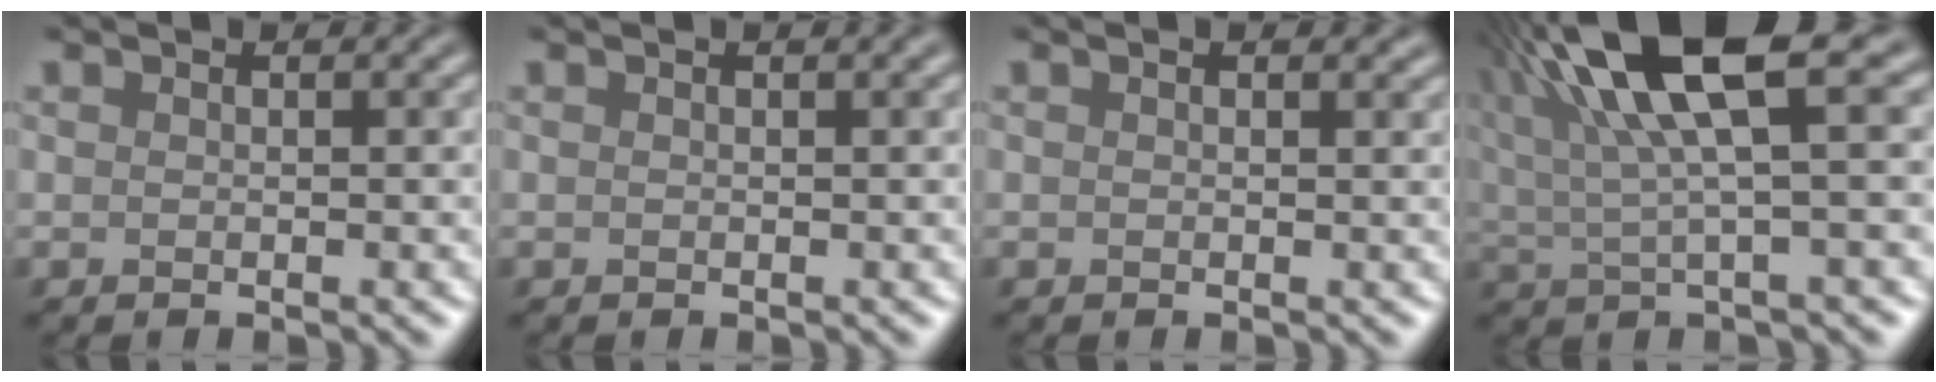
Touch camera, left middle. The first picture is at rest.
{"total": 0.8, "force": [0.4, 0.1, 0.7], "torque": [-0.009, 0.008, 0.005]}
{"total": 0.8, "force": [0.5, 0.2, 0.5], "torque": [-0.007, 0.002, 0.008]}
{"total": 10.2, "force": [4.3, 2.3, 9.0], "torque": [-0.166, 0.018, 0.079]}